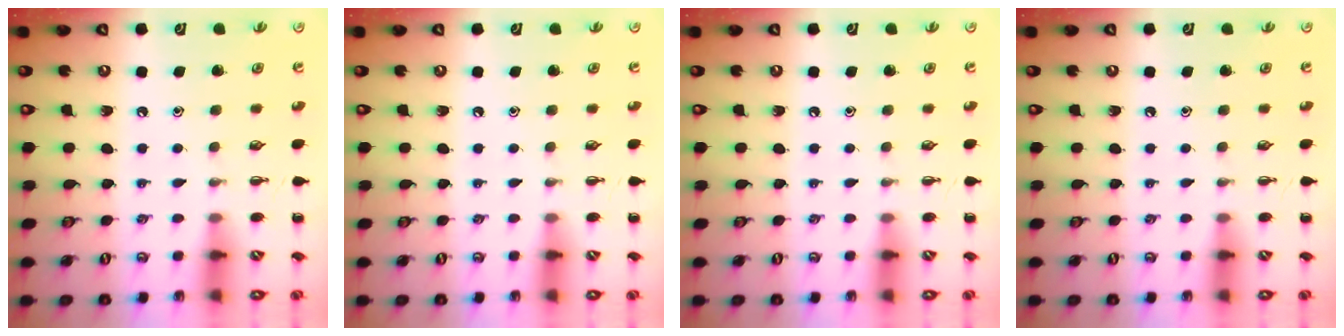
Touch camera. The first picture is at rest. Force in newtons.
{"total": 0.0}
{"total": 0.0}
{"total": 0.0}